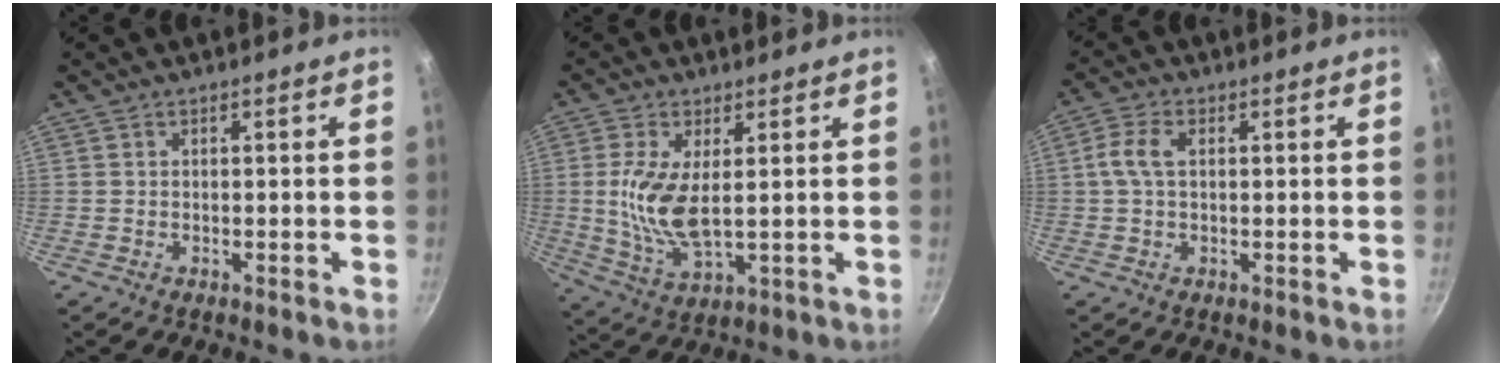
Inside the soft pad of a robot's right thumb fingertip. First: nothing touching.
{"total": 10.1, "force": [0.9, 4.3, 9.1], "torque": [-0.191, -0.017, 0.027]}
{"total": 4.7, "force": [0.7, 2.7, 3.8], "torque": [-0.095, 0.013, 0.011]}